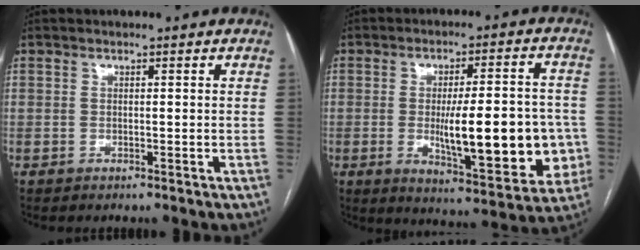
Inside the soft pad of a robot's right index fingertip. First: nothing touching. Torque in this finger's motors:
{"motor_torque": [2.14, 0.00, 0.75, 0.21]}